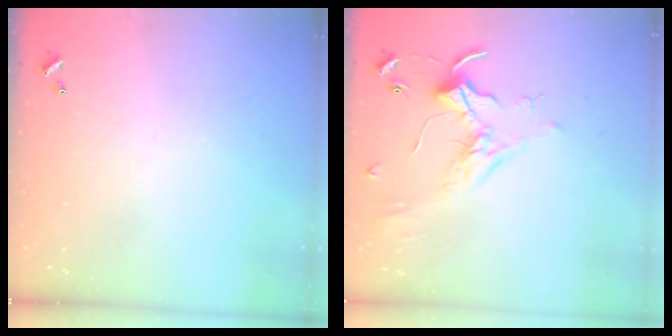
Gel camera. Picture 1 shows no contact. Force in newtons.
{"total": 1.8, "press": 1.8, "slide": 0.4}